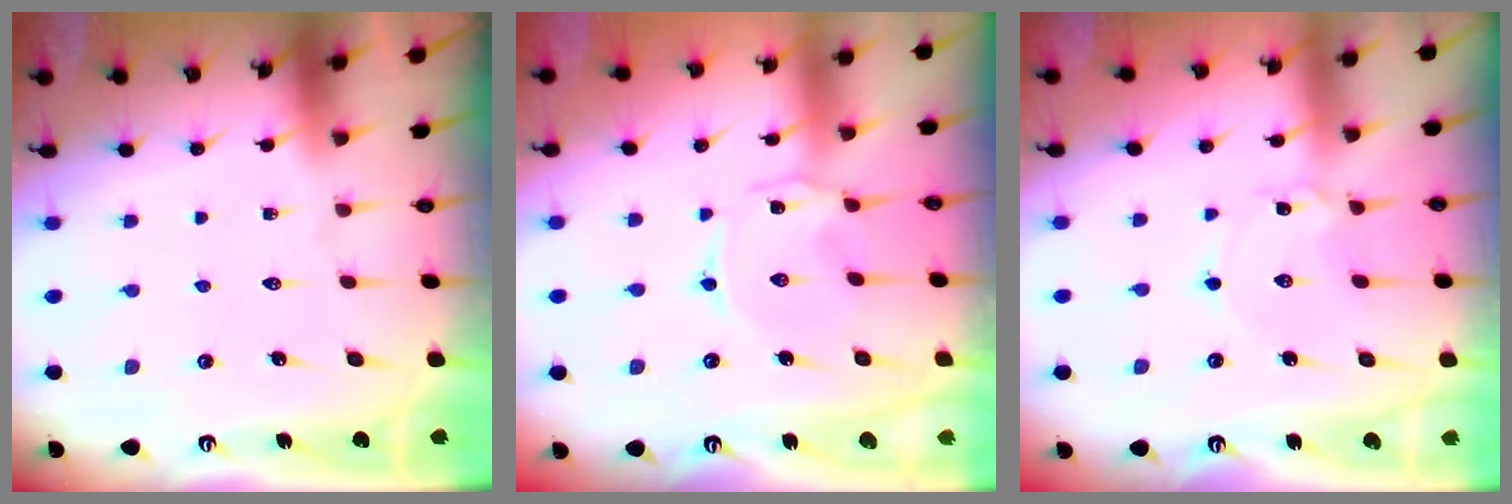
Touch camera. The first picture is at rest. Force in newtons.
{"total": 0.6, "press": 0.4, "slide": 0.4}
{"total": 2.7, "press": 2.7, "slide": 0.2}